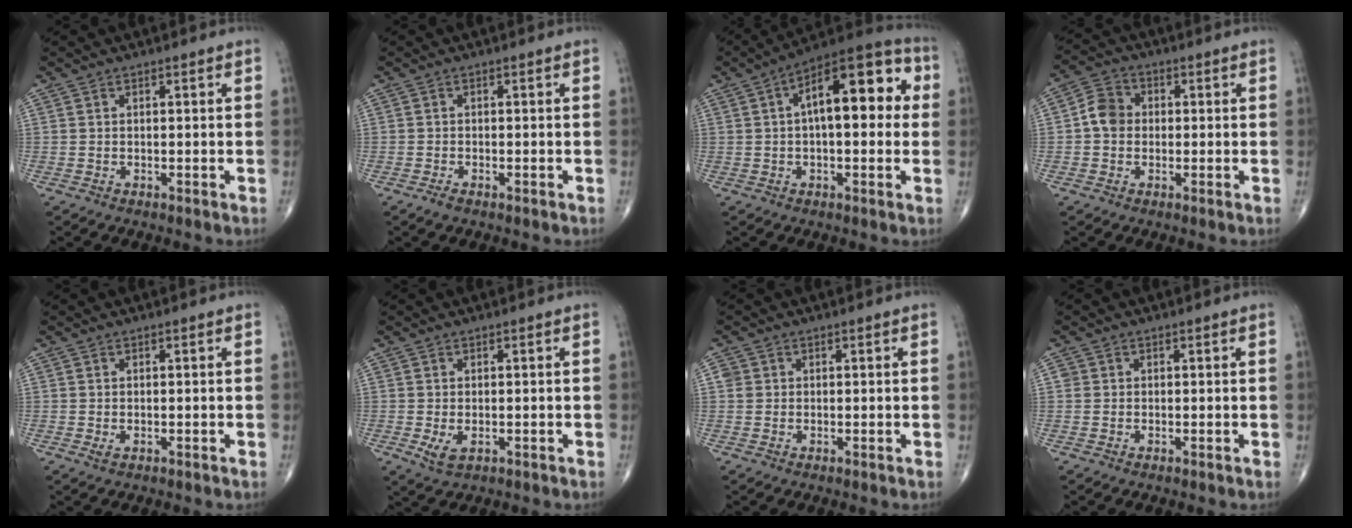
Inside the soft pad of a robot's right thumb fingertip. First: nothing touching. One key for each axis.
{"total": 1.2, "fx": -0.8, "fy": 0.4, "fz": 0.8, "tx": -0.019, "ty": -0.001, "tz": -0.017}
{"total": 17.1, "fx": 3.1, "fy": 7.5, "fz": 15.1, "tx": -0.194, "ty": 0.040, "tz": 0.037}
{"total": 5.6, "fx": -0.1, "fy": 4.7, "fz": 2.9, "tx": -0.043, "ty": 0.016, "tz": -0.013}
{"total": 0.8, "fx": -0.2, "fy": 0.4, "fz": 0.7, "tx": -0.011, "ty": -0.001, "tz": -0.003}
{"total": 3.0, "fx": -0.8, "fy": 1.6, "fz": 2.4, "tx": -0.044, "ty": -0.008, "tz": -0.009}
{"total": 1.9, "fx": 0.3, "fy": 1.8, "fz": 0.4, "tx": 0.001, "ty": 0.003, "tz": 0.006}
{"total": 1.1, "fx": 0.2, "fy": 1.1, "fz": 0.2, "tx": 0.005, "ty": 0.002, "tz": 0.002}